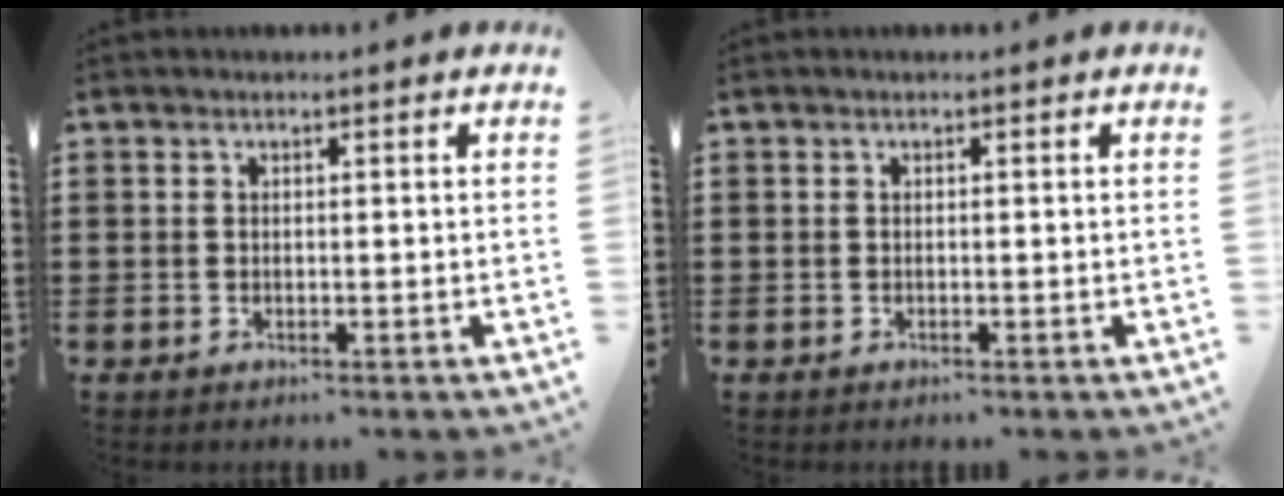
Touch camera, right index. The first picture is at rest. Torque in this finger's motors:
{"motor_torque": [0.05, 0.02, 0.00, 0.00]}